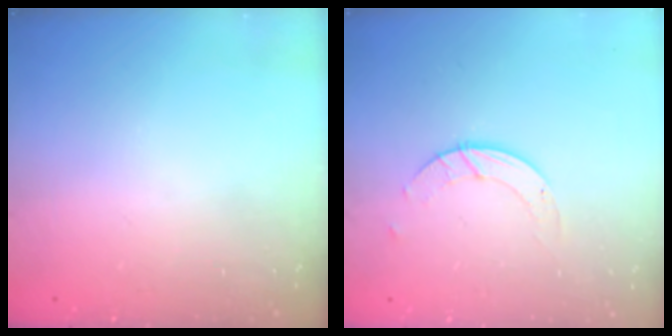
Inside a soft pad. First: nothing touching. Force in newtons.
{"total": 2.8, "press": 2.8, "slide": 0.3}